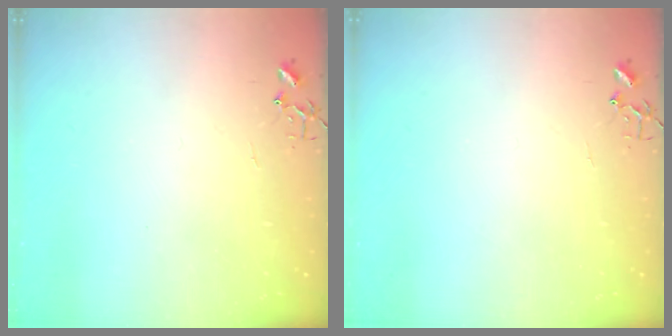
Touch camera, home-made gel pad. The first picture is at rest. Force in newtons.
{"total": 0.0}